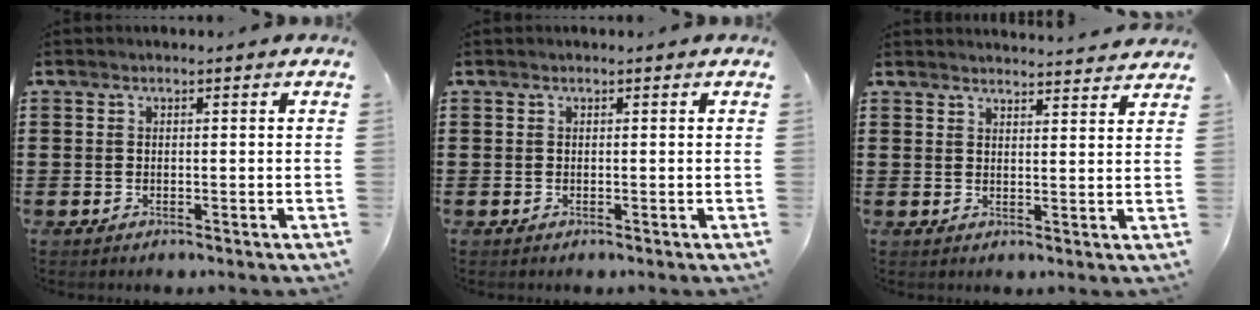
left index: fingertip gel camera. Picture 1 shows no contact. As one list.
[{"total": 0.0}, {"total": 2.7, "force": [2.7, -0.4, 0.0], "torque": [-0.001, -0.018, 0.048]}]